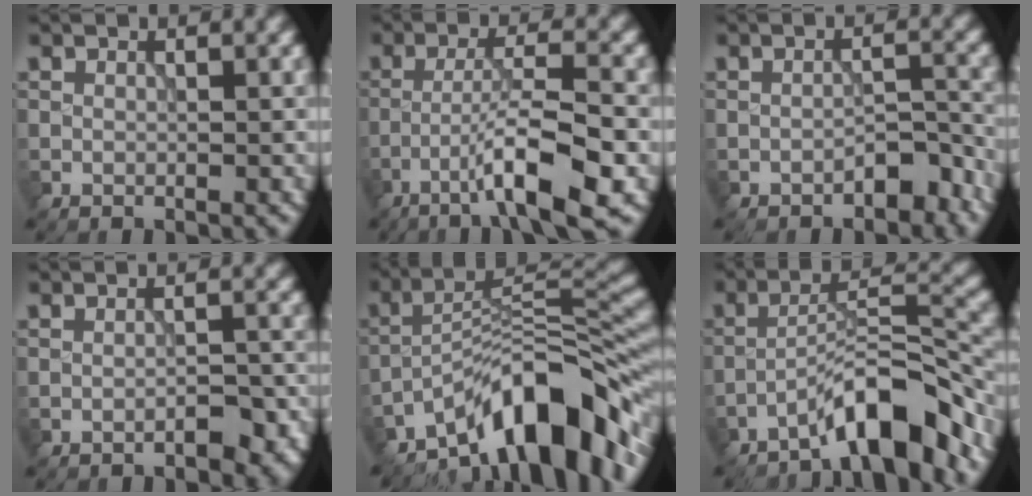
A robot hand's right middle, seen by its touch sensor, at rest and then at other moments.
{"total": 7.1, "force": [-3.6, 0.7, 6.1], "torque": [-0.099, 0.014, -0.065]}
{"total": 2.6, "force": [-1.9, 1.0, 1.5], "torque": [-0.019, 0.012, -0.029]}
{"total": 2.4, "force": [-1.6, 0.8, 1.6], "torque": [-0.020, 0.007, -0.022]}
{"total": 12.9, "force": [-8.8, 4.1, 8.5], "torque": [-0.111, 0.023, -0.165]}
{"total": 7.4, "force": [-5.4, 1.5, 4.9], "torque": [-0.074, 0.019, -0.094]}